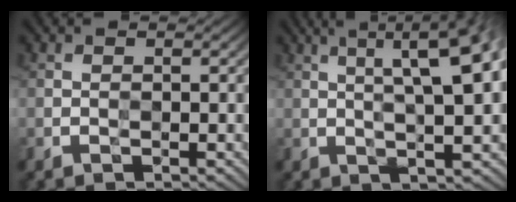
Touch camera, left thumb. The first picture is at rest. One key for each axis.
{"total": 13.2, "fx": 3.7, "fy": 3.8, "fz": 12.1, "tx": -0.160, "ty": 0.044, "tz": 0.048}